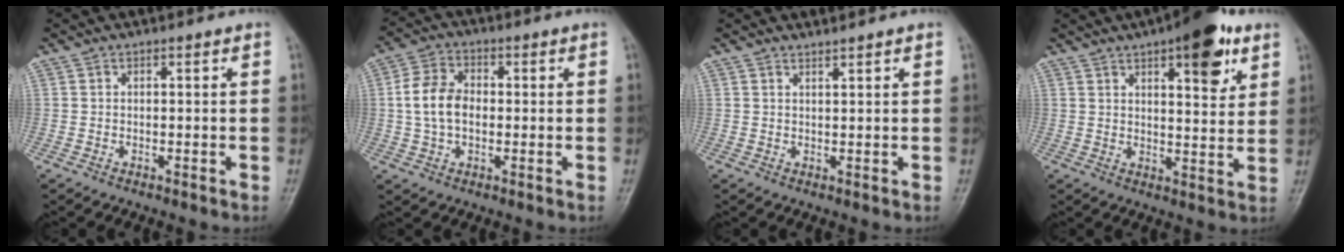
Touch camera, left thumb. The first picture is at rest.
{"total": 8.1, "force": [0.1, 5.6, 5.9], "torque": [-0.111, 0.018, -0.002]}
{"total": 1.1, "force": [1.1, -0.1, 0.3], "torque": [-0.002, -0.012, 0.020]}
{"total": 12.8, "force": [6.8, 4.6, 9.8], "torque": [-0.105, -0.026, 0.090]}